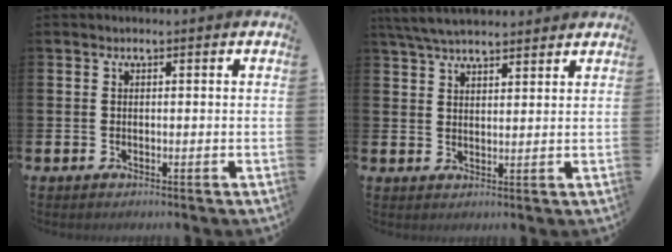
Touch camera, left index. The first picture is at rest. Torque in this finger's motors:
{"motor_torque": [0.31, -0.75, 1.00, 0.21]}